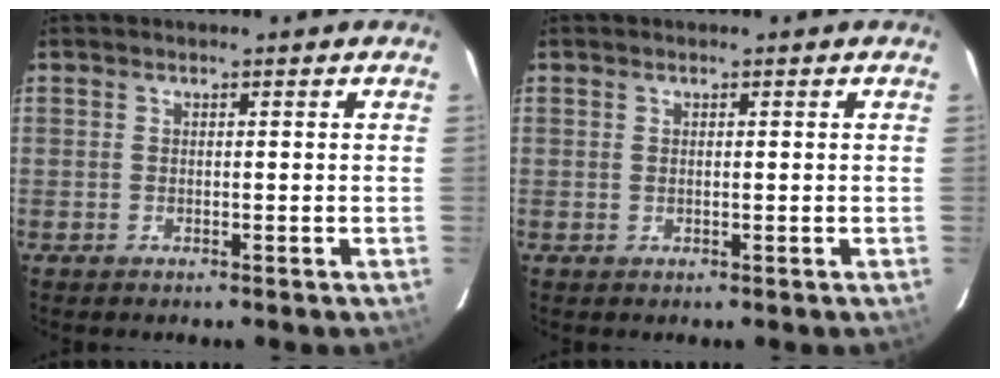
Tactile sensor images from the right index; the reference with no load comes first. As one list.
[{"total": 0.0}]